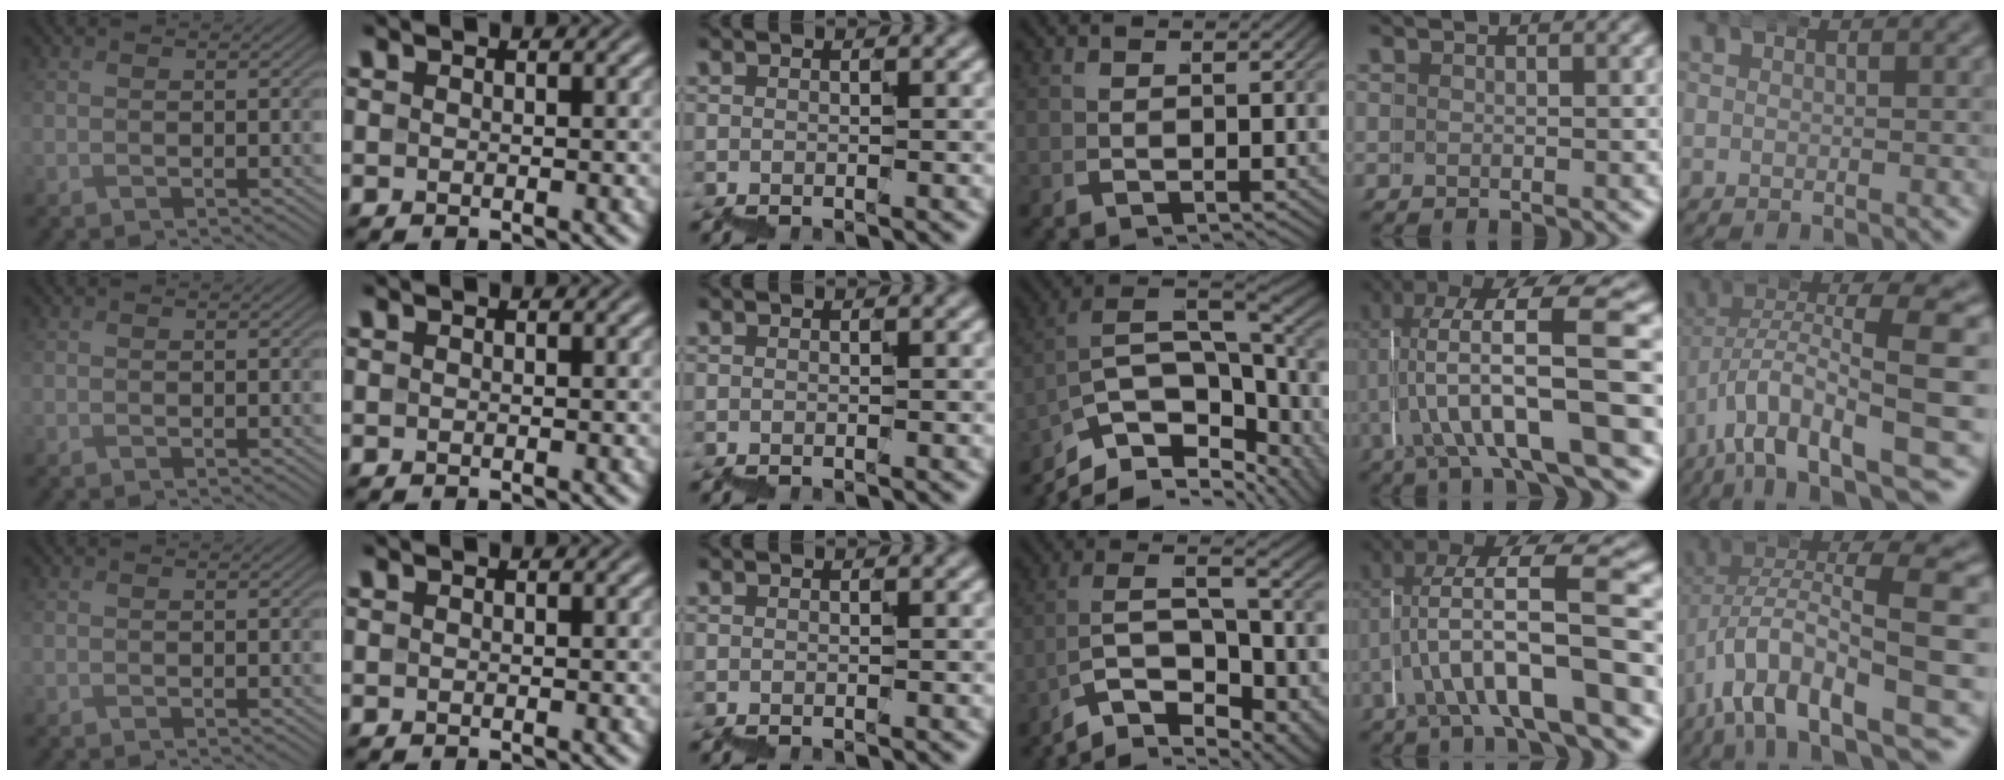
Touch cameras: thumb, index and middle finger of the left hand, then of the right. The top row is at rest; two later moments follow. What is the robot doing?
{"motion": "wrap", "object": "bubble wrap"}